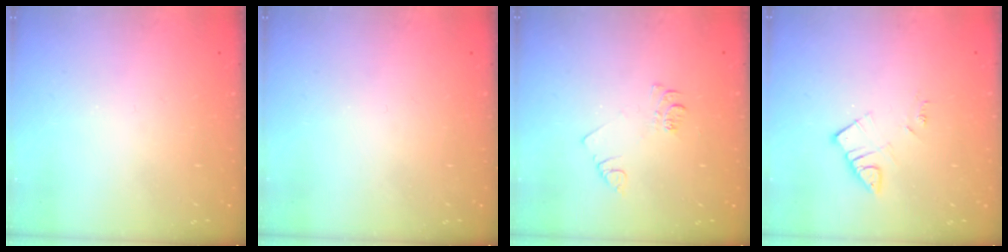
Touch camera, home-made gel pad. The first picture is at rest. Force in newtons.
{"total": 0.0}
{"total": 5.5, "press": 5.5, "slide": 0.5}
{"total": 4.4, "press": 4.4, "slide": 0.2}